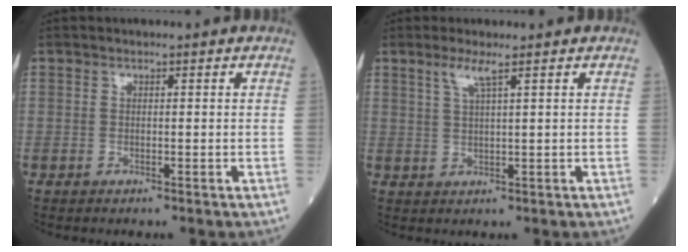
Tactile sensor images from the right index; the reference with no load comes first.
{"total": 2.8, "force": [1.7, -0.3, 2.2], "torque": [-0.052, 0.000, 0.037]}